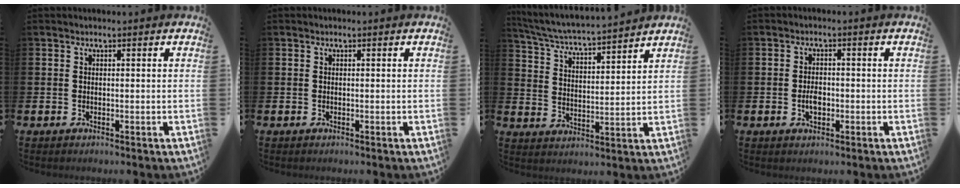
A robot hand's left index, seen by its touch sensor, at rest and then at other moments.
{"total": 0.0}
{"total": 5.1, "force": [5.0, 0.0, 1.2], "torque": [-0.047, -0.043, 0.082]}
{"total": 2.4, "force": [-0.5, 1.4, 1.8], "torque": [-0.021, -0.003, -0.012]}